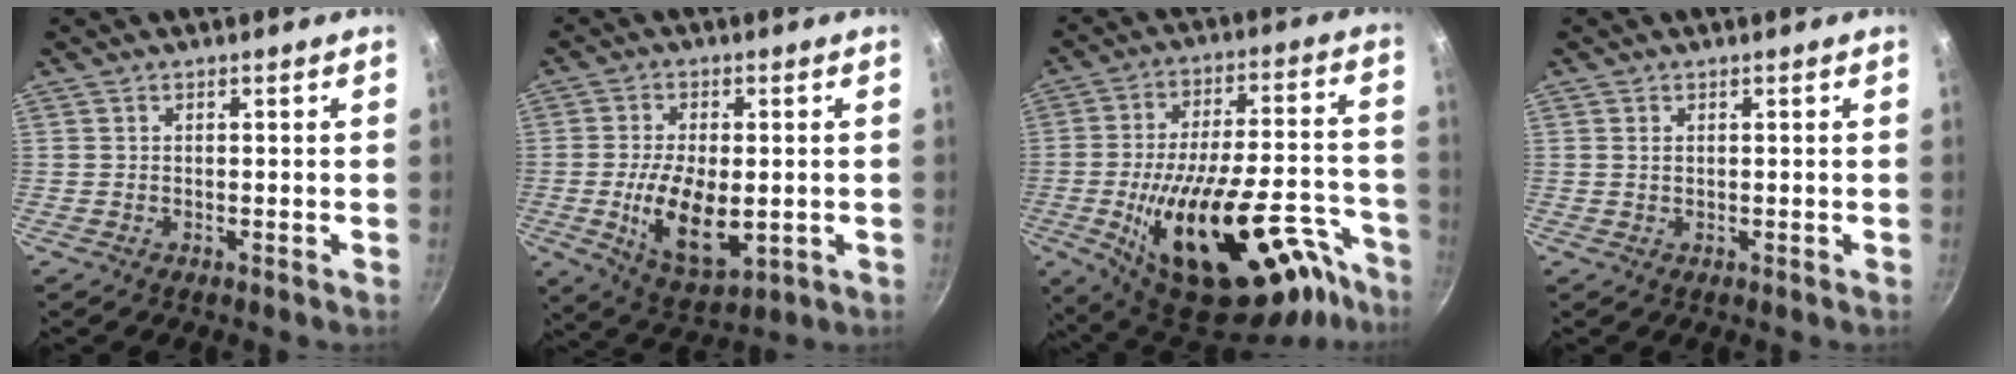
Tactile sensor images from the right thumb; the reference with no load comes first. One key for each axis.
{"total": 12.9, "fx": -1.6, "fy": 6.7, "fz": 10.9, "tx": -0.189, "ty": -0.006, "tz": -0.016}
{"total": 31.1, "fx": -15.9, "fy": 13.4, "fz": 23.1, "tx": -0.299, "ty": 0.076, "tz": -0.229}
{"total": 1.0, "fx": 0.3, "fy": 0.7, "fz": 0.7, "tx": -0.012, "ty": 0.003, "tz": 0.005}